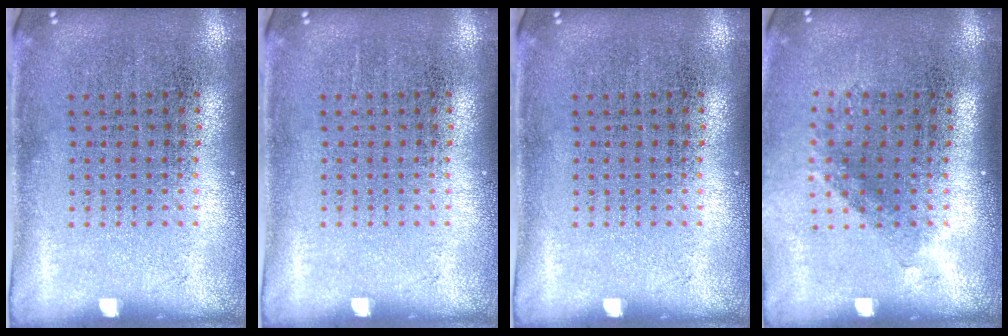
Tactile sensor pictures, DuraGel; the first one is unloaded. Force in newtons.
{"total": 0.0}
{"total": 0.0}
{"total": 1.2, "press": 0.9, "slide": 0.8}